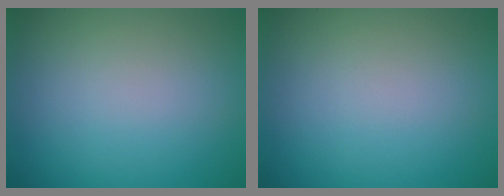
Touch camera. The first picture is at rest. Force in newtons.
{"total": 0.0}